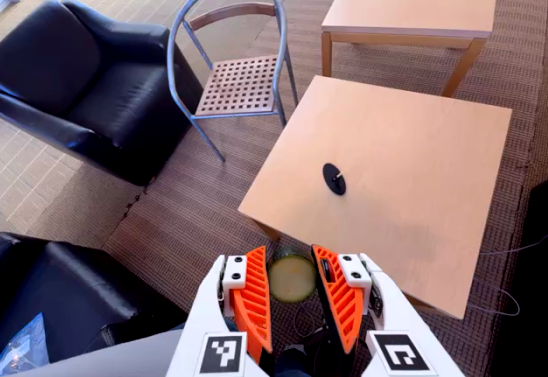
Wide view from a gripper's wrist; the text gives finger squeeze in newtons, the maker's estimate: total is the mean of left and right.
{"total": 9.9, "left": 10.2, "right": 9.7}